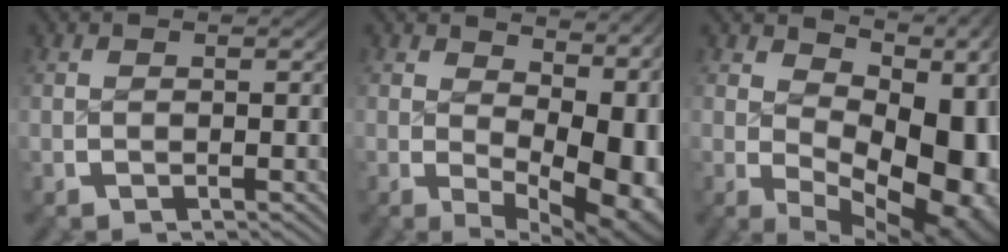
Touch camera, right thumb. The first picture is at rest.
{"total": 10.4, "force": [0.4, 6.0, 8.4], "torque": [-0.116, -0.039, 0.030]}
{"total": 15.0, "force": [0.0, 8.9, 12.0], "torque": [-0.175, -0.034, 0.022]}